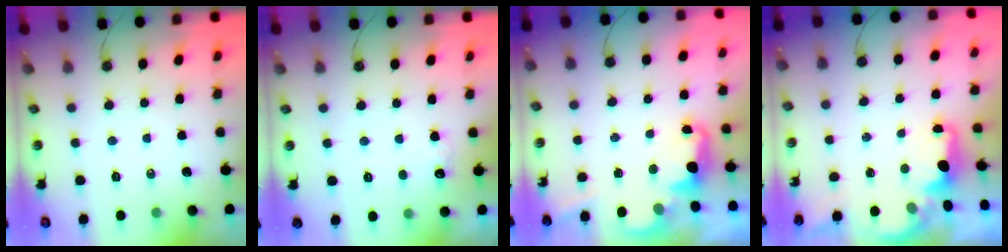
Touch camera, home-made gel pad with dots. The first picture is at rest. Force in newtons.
{"total": 4.8, "press": 4.6, "slide": 1.2}
{"total": 2.4, "press": 2.3, "slide": 0.5}
{"total": 2.0, "press": 1.8, "slide": 0.7}